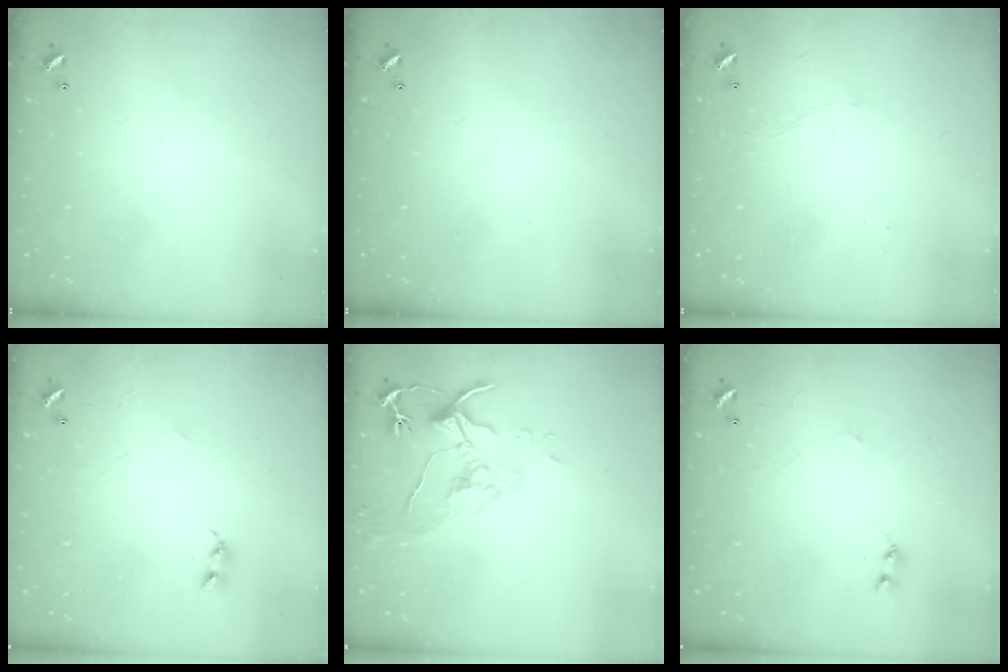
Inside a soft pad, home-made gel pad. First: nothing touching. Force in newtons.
{"total": 0.0}
{"total": 2.9, "press": 2.8, "slide": 0.6}
{"total": 2.4, "press": 2.4, "slide": 0.4}
{"total": 5.6, "press": 5.6, "slide": 0.6}
{"total": 1.6, "press": 1.5, "slide": 0.5}